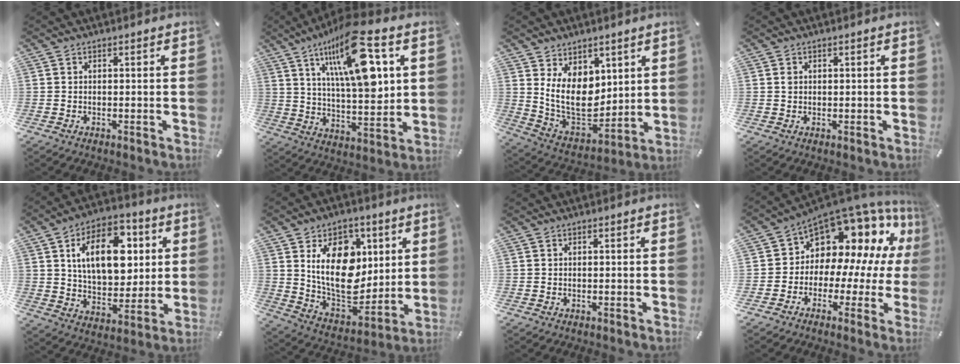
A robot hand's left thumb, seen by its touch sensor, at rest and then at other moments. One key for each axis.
{"total": 20.7, "fx": 9.4, "fy": 7.5, "fz": 16.9, "tx": -0.293, "ty": -0.033, "tz": 0.146}
{"total": 12.8, "fx": 4.1, "fy": 9.7, "fz": 7.3, "tx": -0.154, "ty": -0.040, "tz": 0.081}
{"total": 1.0, "fx": 0.2, "fy": 0.9, "fz": 0.3, "tx": 0.002, "ty": 0.000, "tz": 0.002}
{"total": 17.6, "fx": 5.2, "fy": 10.9, "fz": 12.8, "tx": -0.196, "ty": -0.002, "tz": 0.090}
{"total": 19.3, "fx": 5.5, "fy": 13.4, "fz": 12.9, "tx": -0.230, "ty": -0.026, "tz": 0.100}
{"total": 0.0}
{"total": 11.9, "fx": 6.9, "fy": 8.2, "fz": 5.2, "tx": -0.085, "ty": -0.085, "tz": 0.119}